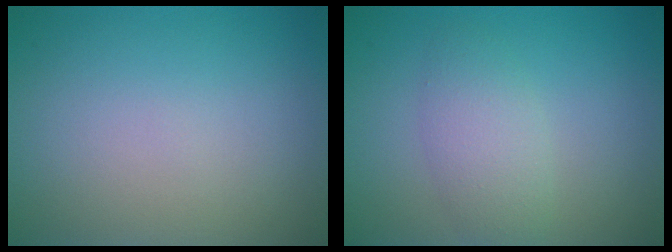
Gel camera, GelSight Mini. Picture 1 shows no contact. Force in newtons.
{"total": 2.9, "press": 2.9, "slide": 0.1}